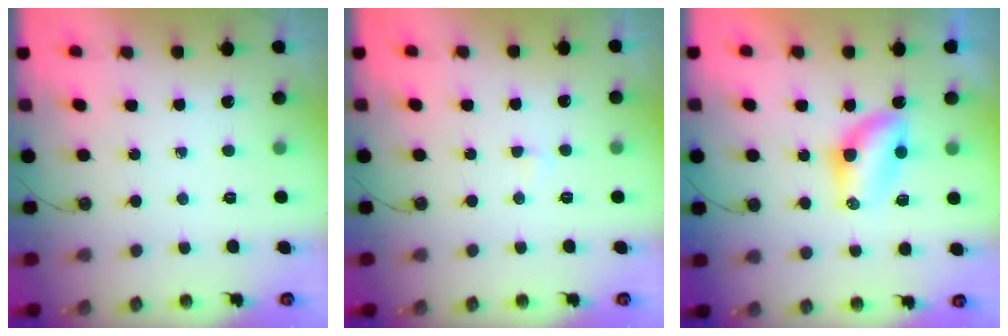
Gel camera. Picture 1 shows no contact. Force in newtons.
{"total": 1.7, "press": 1.7, "slide": 0.3}
{"total": 7.2, "press": 6.9, "slide": 2.1}